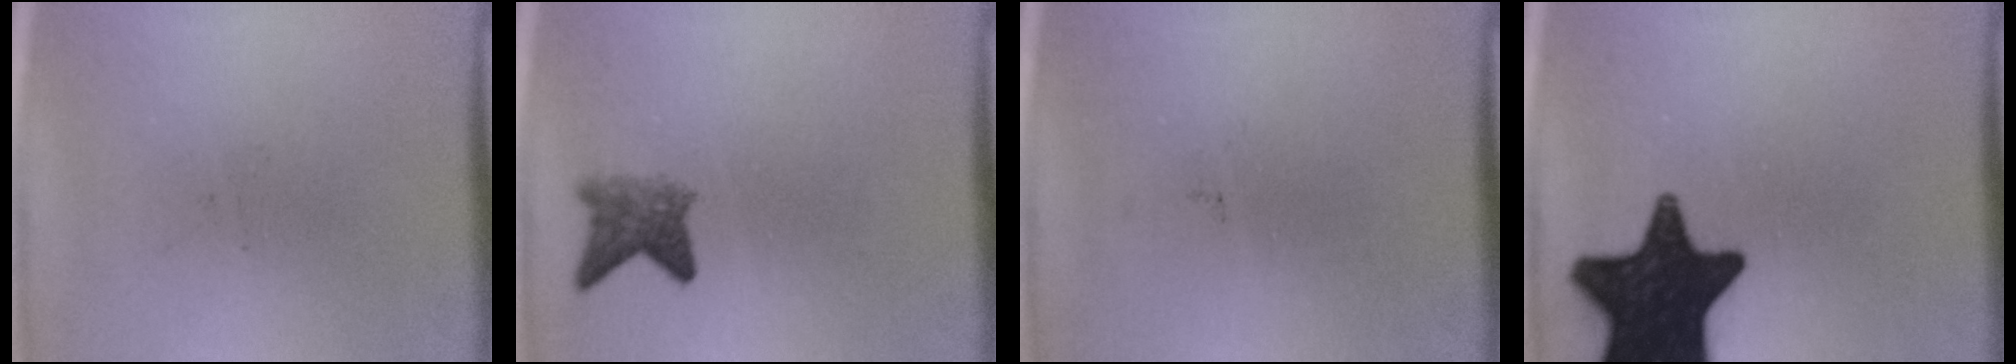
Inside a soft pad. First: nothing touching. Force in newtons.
{"total": 3.2}
{"total": 0.0}
{"total": 18.4}